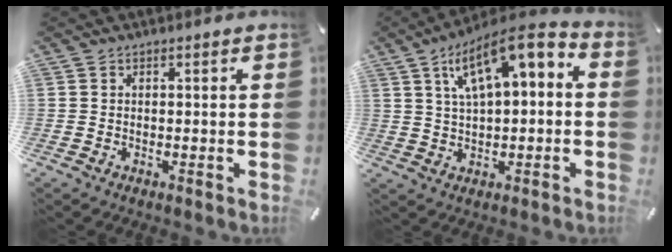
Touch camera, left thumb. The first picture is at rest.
{"total": 11.9, "force": [5.4, 5.4, 9.1], "torque": [-0.148, -0.020, 0.096]}